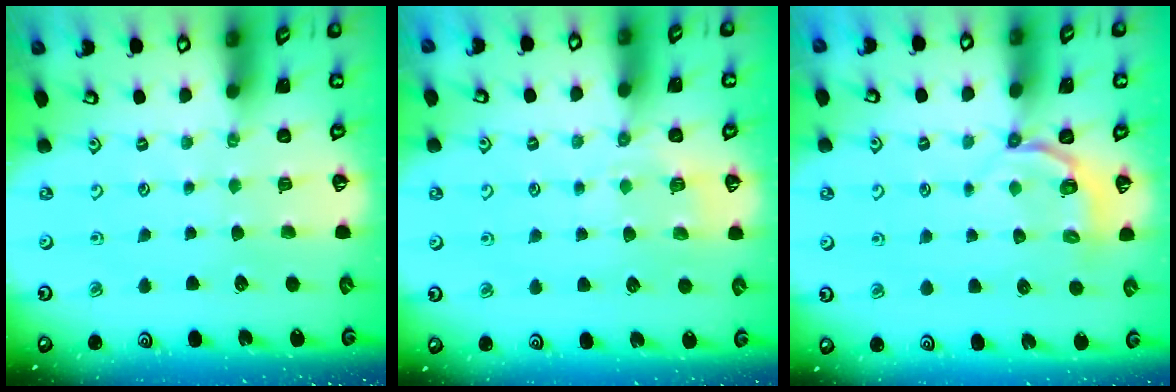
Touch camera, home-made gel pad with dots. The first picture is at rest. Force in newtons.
{"total": 5.7, "press": 5.5, "slide": 1.4}
{"total": 3.6, "press": 2.6, "slide": 2.5}